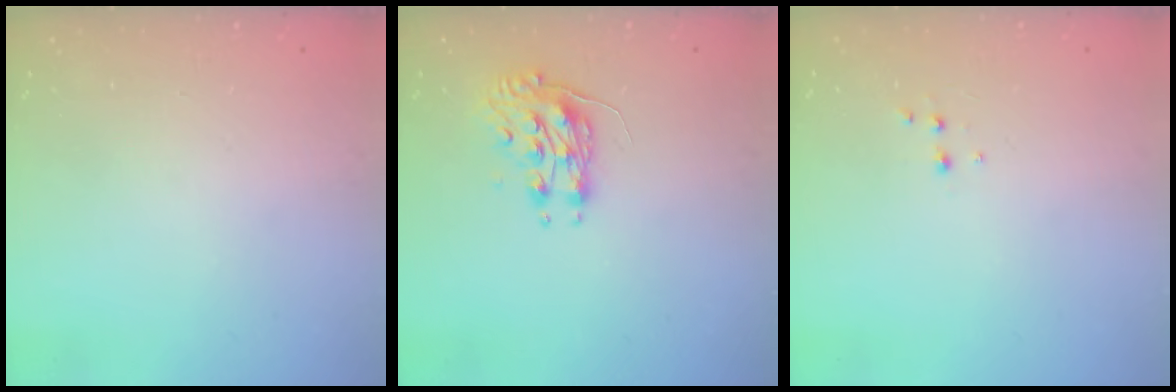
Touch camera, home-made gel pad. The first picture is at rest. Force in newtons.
{"total": 8.2, "press": 8.2, "slide": 0.3}
{"total": 1.9, "press": 1.9, "slide": 0.2}